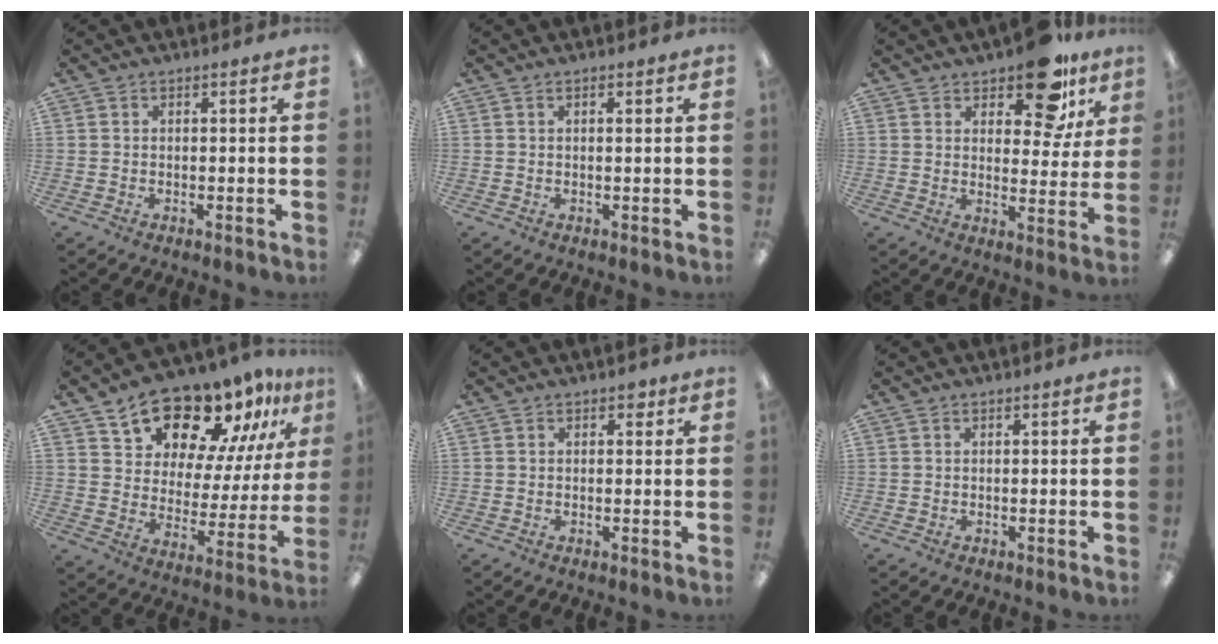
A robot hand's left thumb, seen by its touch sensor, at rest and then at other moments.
{"total": 0.8, "force": [0.3, 0.1, 0.8], "torque": [-0.017, 0.000, 0.005]}
{"total": 13.1, "force": [9.1, 5.9, 7.2], "torque": [-0.095, -0.048, 0.159]}
{"total": 17.1, "force": [14.3, 7.2, 6.0], "torque": [-0.106, -0.115, 0.250]}
{"total": 1.6, "force": [0.7, 1.0, 0.9], "torque": [-0.003, -0.003, 0.009]}
{"total": 0.0}